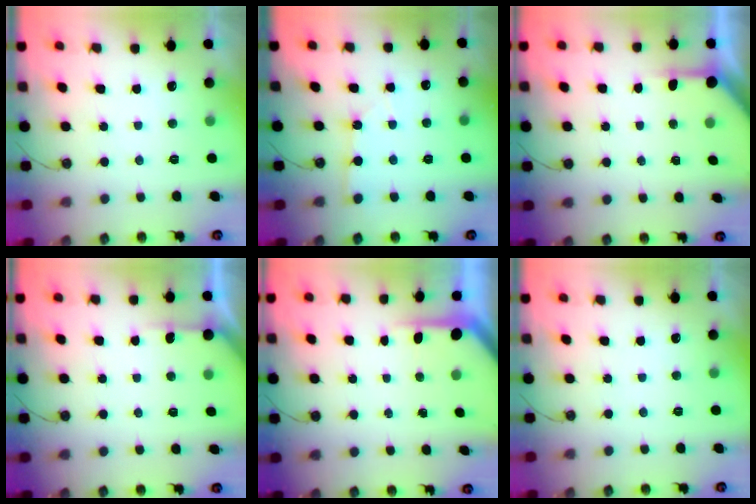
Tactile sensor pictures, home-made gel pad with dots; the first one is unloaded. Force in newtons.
{"total": 2.2, "press": 2.2, "slide": 0.4}
{"total": 4.2, "press": 4.1, "slide": 0.4}
{"total": 3.8, "press": 3.7, "slide": 0.4}
{"total": 4.4, "press": 4.4, "slide": 0.5}
{"total": 0.0}